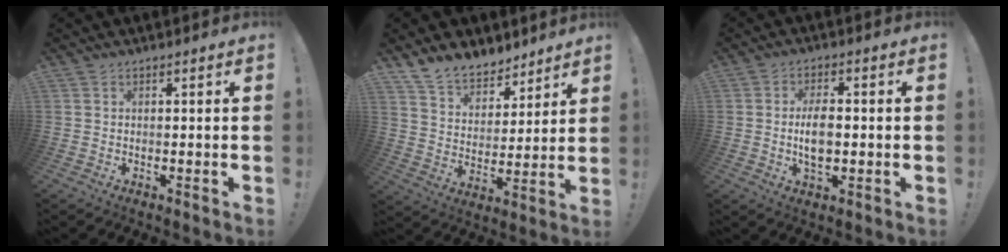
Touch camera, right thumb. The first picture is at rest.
{"total": 11.1, "force": [9.2, 5.5, 2.8], "torque": [-0.064, -0.069, 0.181]}
{"total": 7.4, "force": [-0.6, 3.7, 6.3], "torque": [-0.111, -0.005, -0.016]}